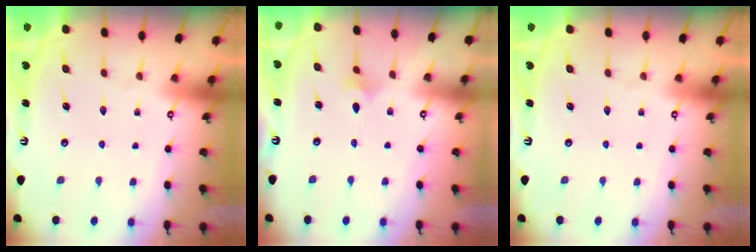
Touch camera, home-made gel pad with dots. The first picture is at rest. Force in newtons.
{"total": 2.0, "press": 1.9, "slide": 0.5}
{"total": 0.0}